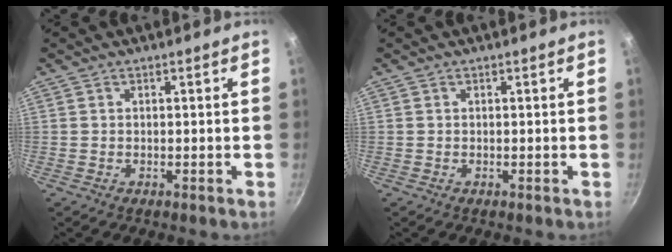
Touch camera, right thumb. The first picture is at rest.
{"total": 0.0}